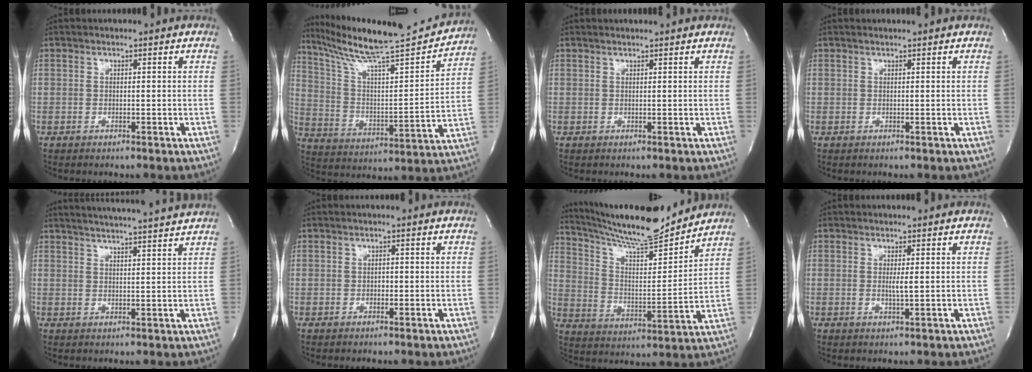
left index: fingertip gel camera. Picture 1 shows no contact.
{"total": 20.9, "force": [19.1, 0.7, 8.4], "torque": [-0.149, -0.028, 0.299]}
{"total": 1.9, "force": [1.7, -0.1, 0.7], "torque": [-0.009, 0.010, 0.025]}
{"total": 0.9, "force": [0.8, -0.1, 0.3], "torque": [-0.005, 0.006, 0.016]}
{"total": 13.4, "force": [12.5, -1.2, 4.9], "torque": [-0.087, -0.015, 0.164]}
{"total": 0.7, "force": [-0.2, 0.5, 0.4], "torque": [-0.006, 0.000, -0.005]}
{"total": 17.3, "force": [15.9, 0.9, 6.7], "torque": [-0.123, -0.008, 0.263]}
{"total": 1.6, "force": [0.1, 0.0, 1.6], "torque": [-0.033, -0.005, 0.001]}